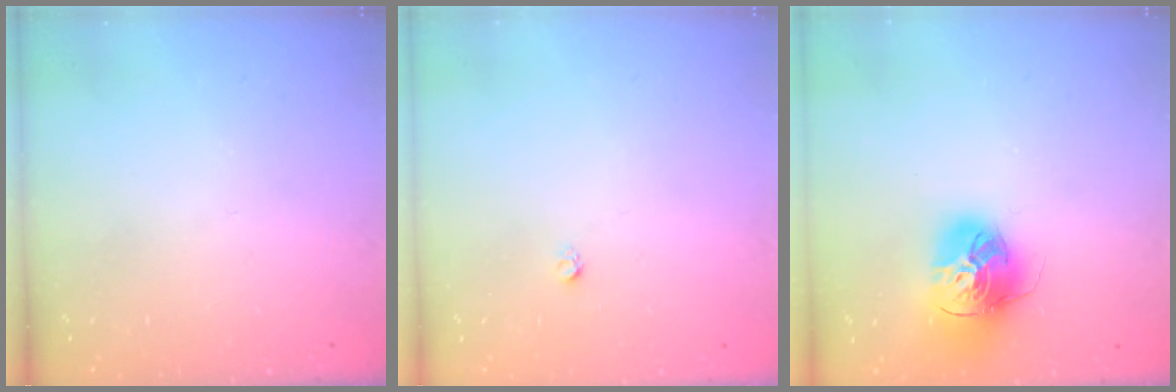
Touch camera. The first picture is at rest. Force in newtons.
{"total": 1.6, "press": 1.5, "slide": 0.1}
{"total": 18.0, "press": 17.9, "slide": 1.7}